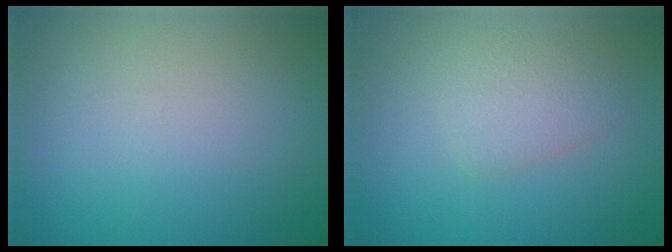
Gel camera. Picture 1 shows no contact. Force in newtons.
{"total": 2.1, "press": 2.1, "slide": 0.1}